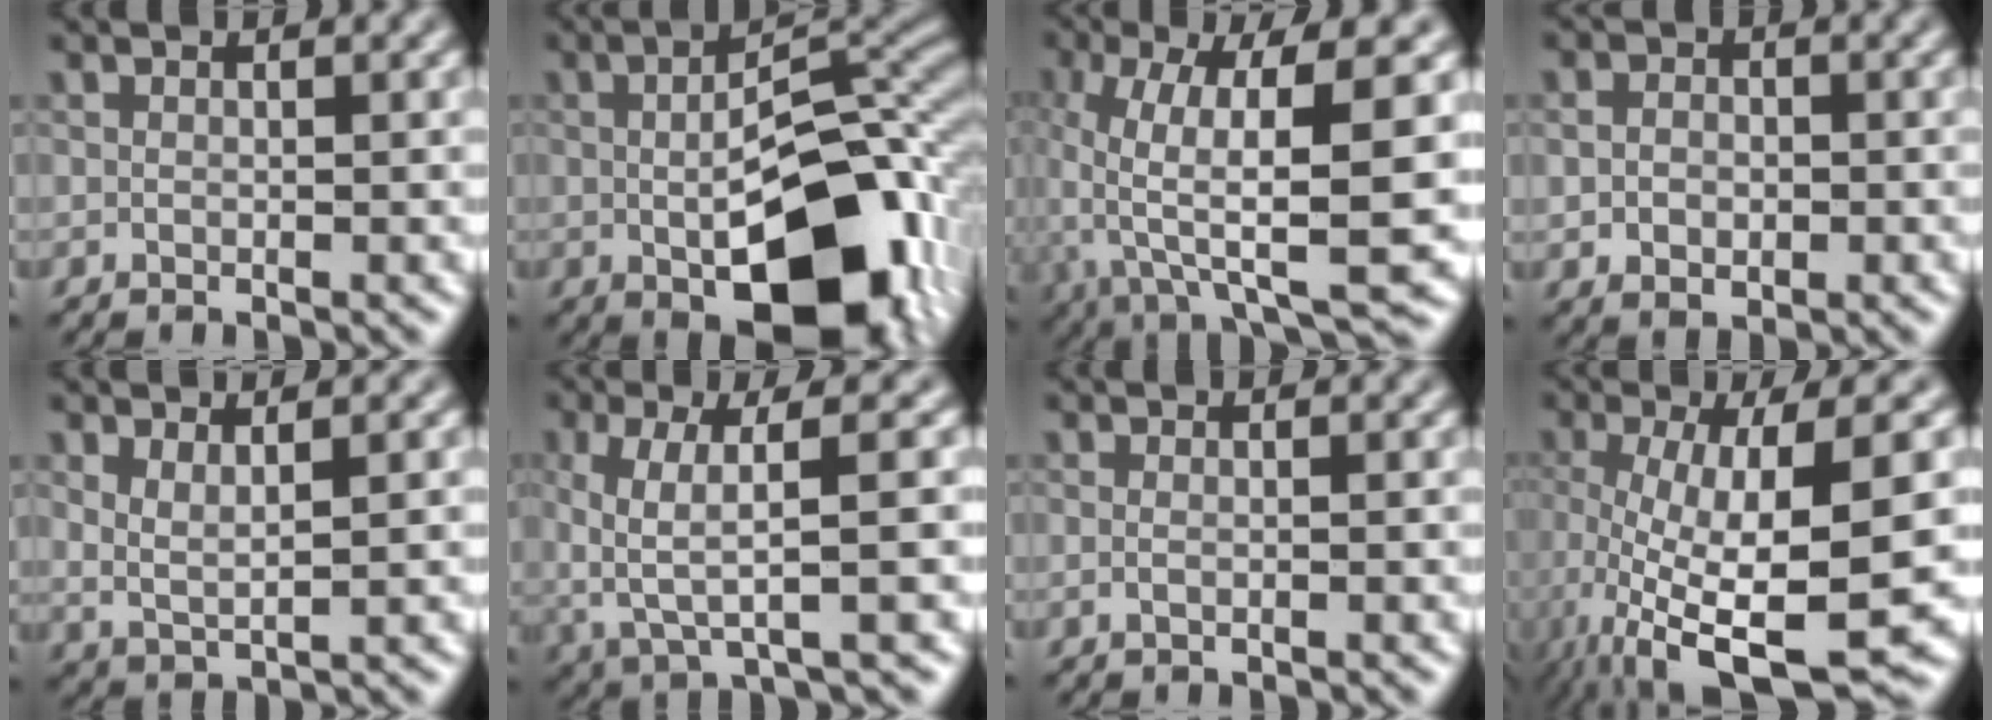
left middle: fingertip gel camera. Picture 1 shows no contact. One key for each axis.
{"total": 14.0, "fx": -3.1, "fy": 6.8, "fz": 11.8, "tx": -0.167, "ty": -0.012, "tz": -0.045}
{"total": 12.3, "fx": -0.9, "fy": 4.2, "fz": 11.6, "tx": -0.224, "ty": -0.014, "tz": -0.006}
{"total": 2.6, "fx": -0.1, "fy": 2.0, "fz": 1.7, "tx": -0.030, "ty": -0.002, "tz": -0.003}
{"total": 2.1, "fx": 1.0, "fy": 0.7, "fz": 1.7, "tx": -0.034, "ty": -0.009, "tz": 0.023}
{"total": 6.1, "fx": 0.1, "fy": 1.7, "fz": 5.8, "tx": -0.120, "ty": -0.005, "tz": 0.002}
{"total": 0.8, "fx": -0.3, "fy": 0.3, "fz": 0.7, "tx": -0.015, "ty": -0.005, "tz": -0.007}
{"total": 12.6, "fx": -3.5, "fy": 3.3, "fz": 11.6, "tx": -0.205, "ty": -0.028, "tz": -0.050}